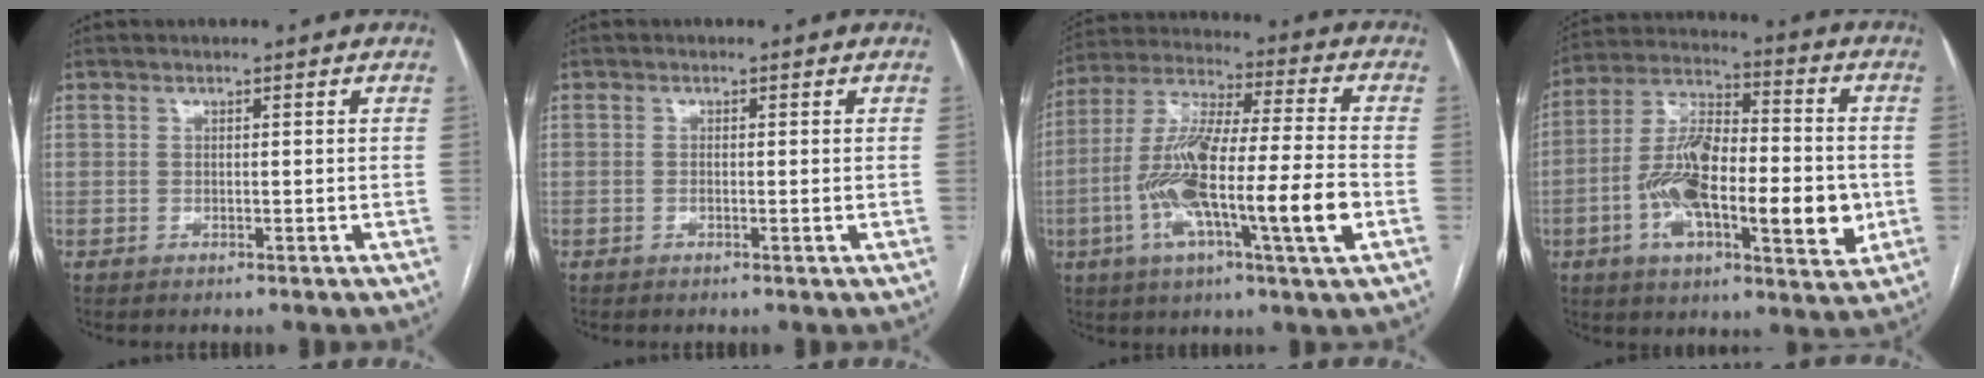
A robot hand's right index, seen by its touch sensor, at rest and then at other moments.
{"total": 0.7, "force": [-0.1, 0.1, 0.7], "torque": [-0.012, 0.000, -0.002]}
{"total": 19.2, "force": [-4.9, 1.6, 18.5], "torque": [-0.342, -0.005, -0.088]}
{"total": 19.3, "force": [-3.8, 6.8, 17.7], "torque": [-0.316, 0.013, -0.062]}